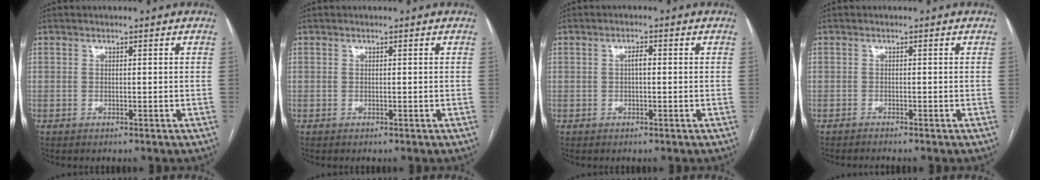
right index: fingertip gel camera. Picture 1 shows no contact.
{"total": 0.0}
{"total": 1.6, "force": [0.0, 0.6, 1.5], "torque": [-0.025, 0.005, 0.000]}
{"total": 1.0, "force": [-0.9, -0.2, 0.2], "torque": [-0.007, -0.003, -0.013]}